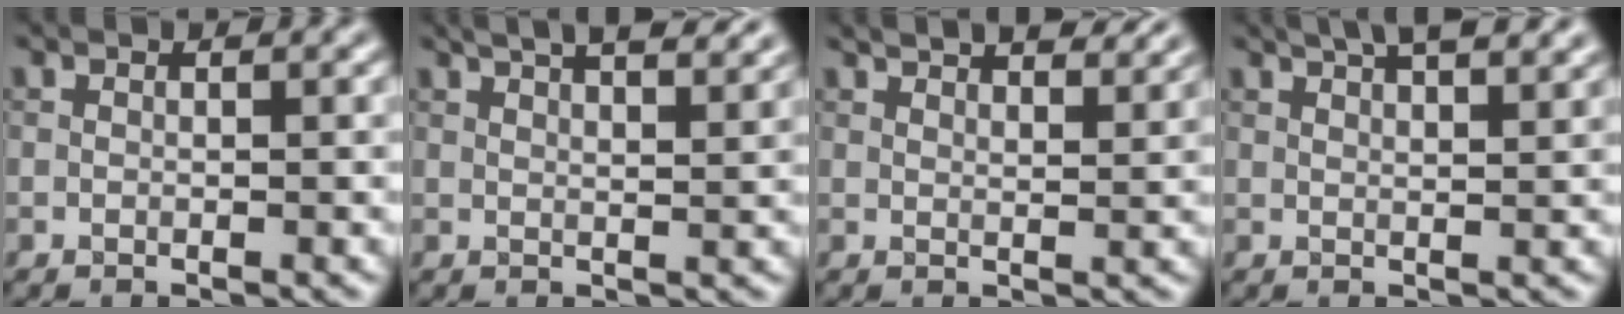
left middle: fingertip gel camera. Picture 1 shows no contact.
{"total": 8.3, "force": [5.7, 3.1, 5.2], "torque": [-0.037, 0.042, 0.046]}
{"total": 5.8, "force": [4.7, 1.8, 3.0], "torque": [-0.021, 0.023, 0.039]}
{"total": 6.5, "force": [4.5, 2.2, 4.1], "torque": [-0.031, 0.031, 0.036]}